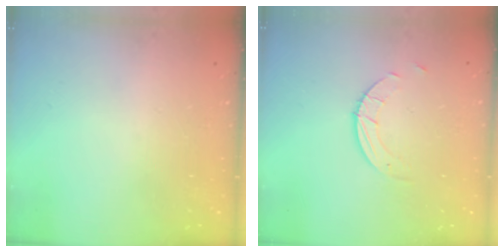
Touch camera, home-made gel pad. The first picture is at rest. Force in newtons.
{"total": 2.7, "press": 2.7, "slide": 0.3}